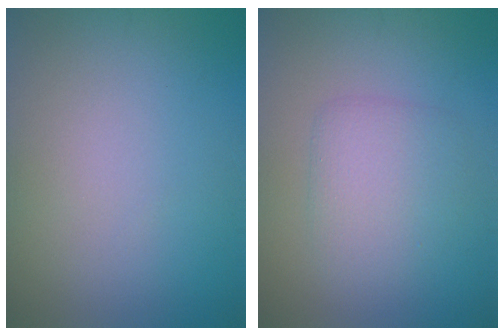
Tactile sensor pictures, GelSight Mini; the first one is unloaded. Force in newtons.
{"total": 3.0, "press": 3.0, "slide": 0.0}